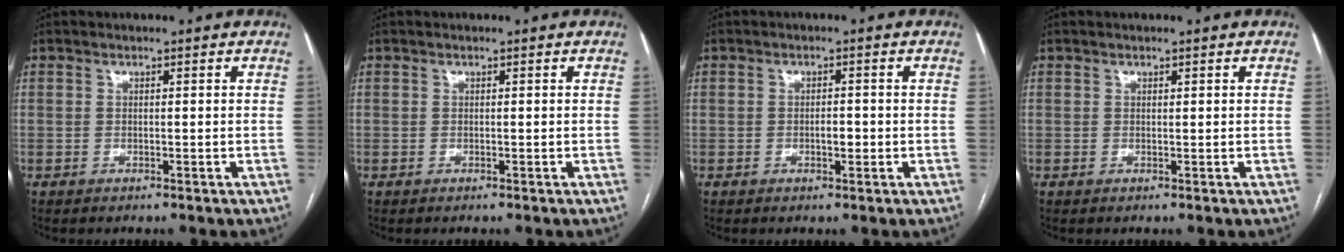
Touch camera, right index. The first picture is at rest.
{"total": 0.0}
{"total": 2.0, "force": [-0.5, 0.8, 1.8], "torque": [-0.028, 0.002, -0.007]}
{"total": 0.0}